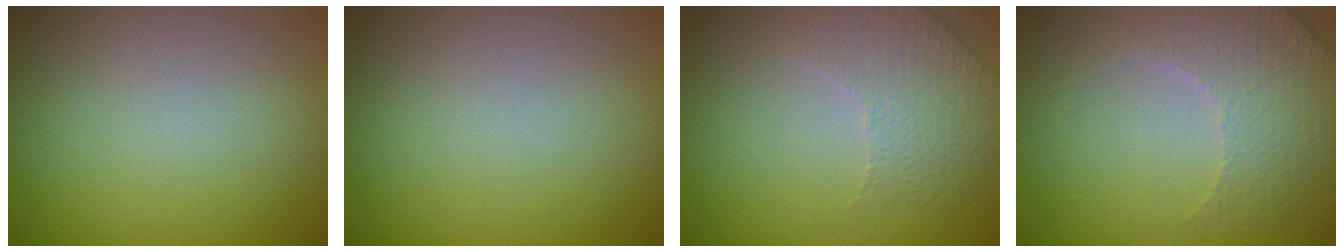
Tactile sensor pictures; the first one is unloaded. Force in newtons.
{"total": 0.0}
{"total": 2.2, "press": 2.0, "slide": 1.0}
{"total": 4.7, "press": 3.6, "slide": 3.0}